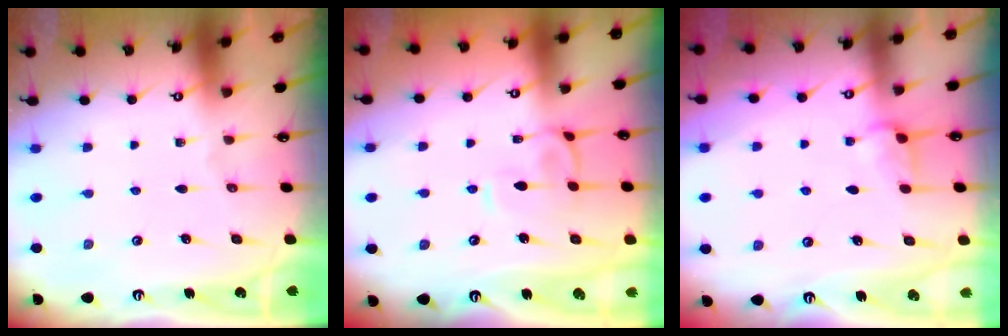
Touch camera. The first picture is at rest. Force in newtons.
{"total": 0.7, "press": 0.2, "slide": 0.7}
{"total": 2.5, "press": 2.5, "slide": 0.6}